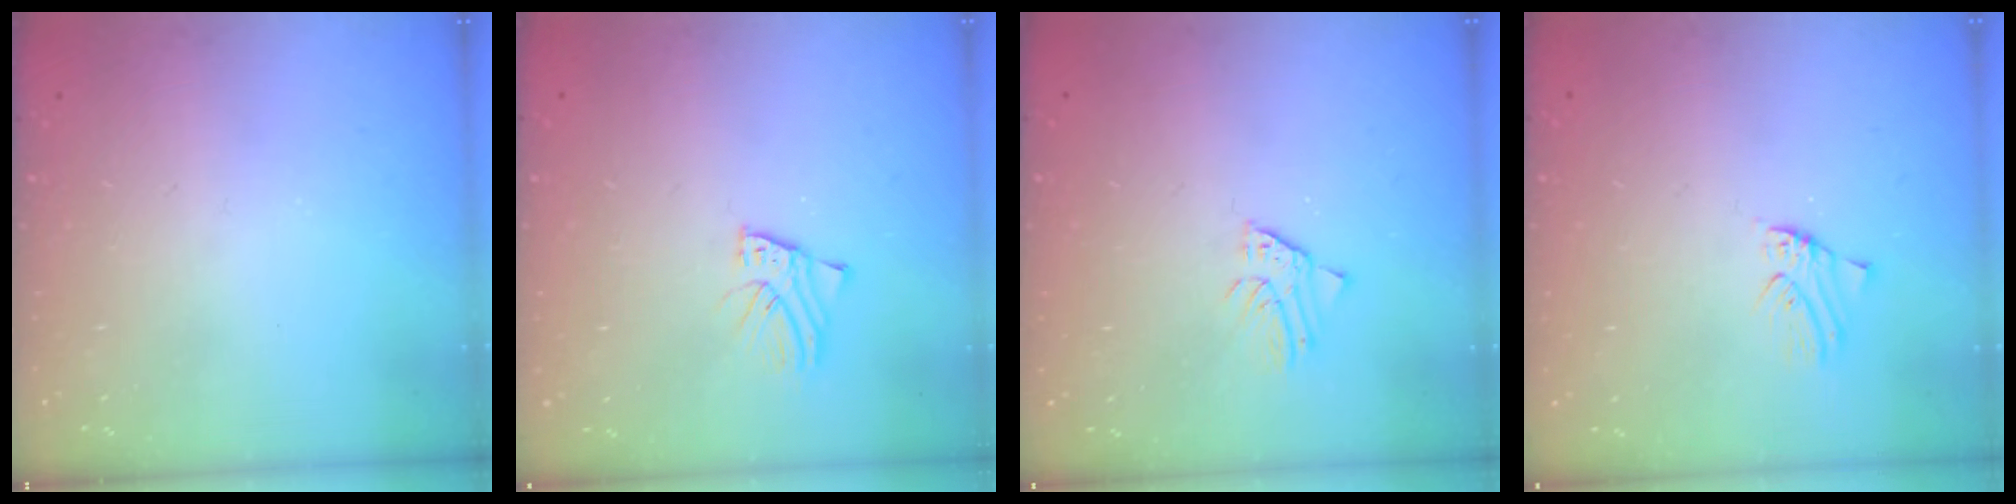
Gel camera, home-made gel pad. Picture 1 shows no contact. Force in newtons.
{"total": 2.5, "press": 2.5, "slide": 0.2}
{"total": 2.3, "press": 2.3, "slide": 0.1}
{"total": 0.9, "press": 0.9, "slide": 0.1}